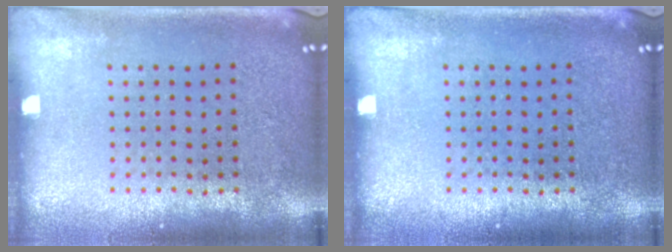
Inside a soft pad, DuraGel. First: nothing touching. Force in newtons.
{"total": 0.0}